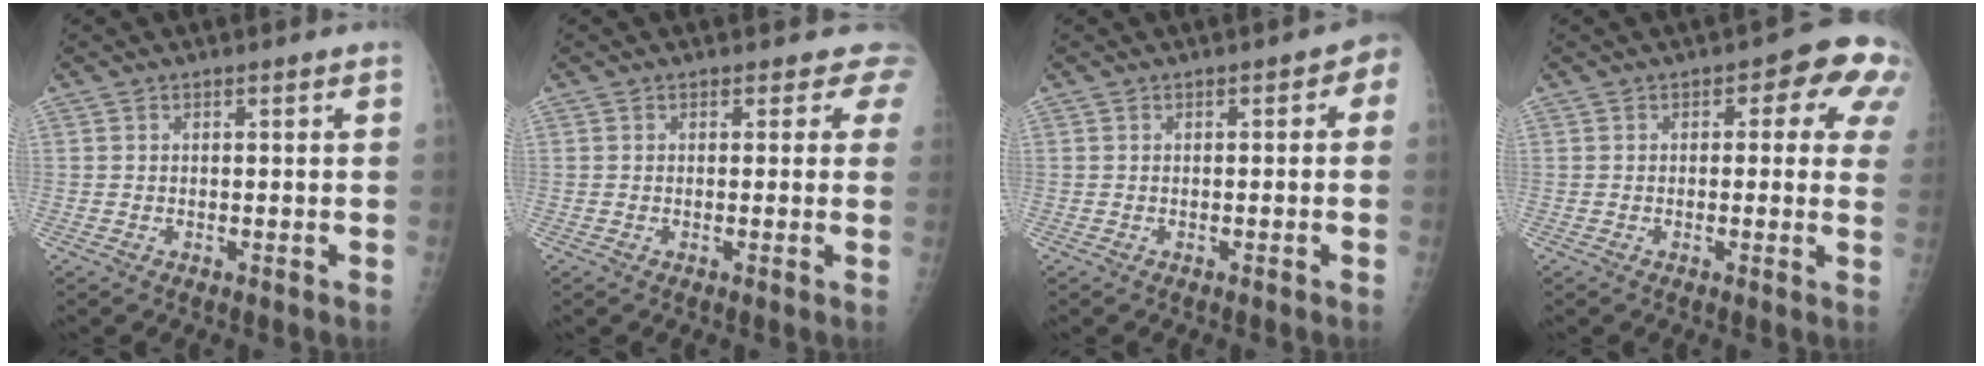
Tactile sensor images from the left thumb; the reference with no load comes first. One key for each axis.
{"total": 2.7, "fx": 2.2, "fy": 1.5, "fz": 0.0, "tx": 0.031, "ty": -0.011, "tz": 0.001}
{"total": 2.5, "fx": 0.0, "fy": 1.4, "fz": 2.1, "tx": -0.005, "ty": 0.009, "tz": -0.010}
{"total": 9.0, "fx": 2.8, "fy": 4.4, "fz": 7.3, "tx": -0.032, "ty": 0.005, "tz": 0.020}